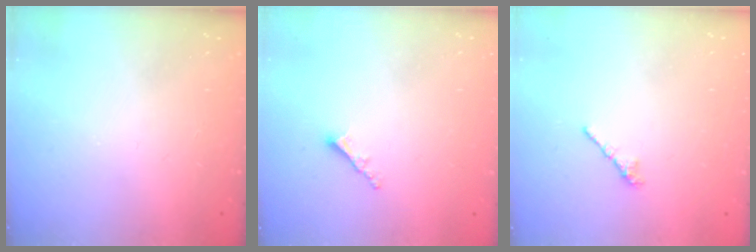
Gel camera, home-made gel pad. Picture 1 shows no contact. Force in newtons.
{"total": 2.0, "press": 2.0, "slide": 0.5}
{"total": 2.4, "press": 2.3, "slide": 0.7}